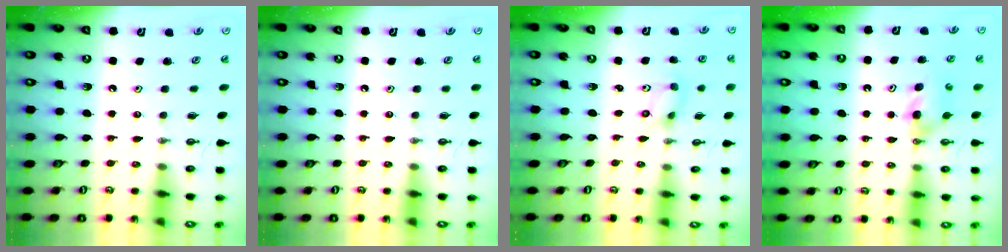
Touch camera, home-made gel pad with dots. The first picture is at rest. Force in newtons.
{"total": 0.0}
{"total": 1.9, "press": 1.7, "slide": 0.7}
{"total": 3.8, "press": 3.8, "slide": 0.6}